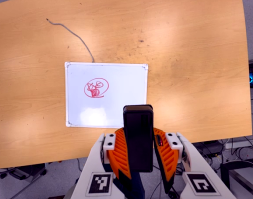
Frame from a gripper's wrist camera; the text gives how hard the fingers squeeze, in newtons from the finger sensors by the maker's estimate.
{"total": 10.6, "left": 8.8, "right": 12.4}